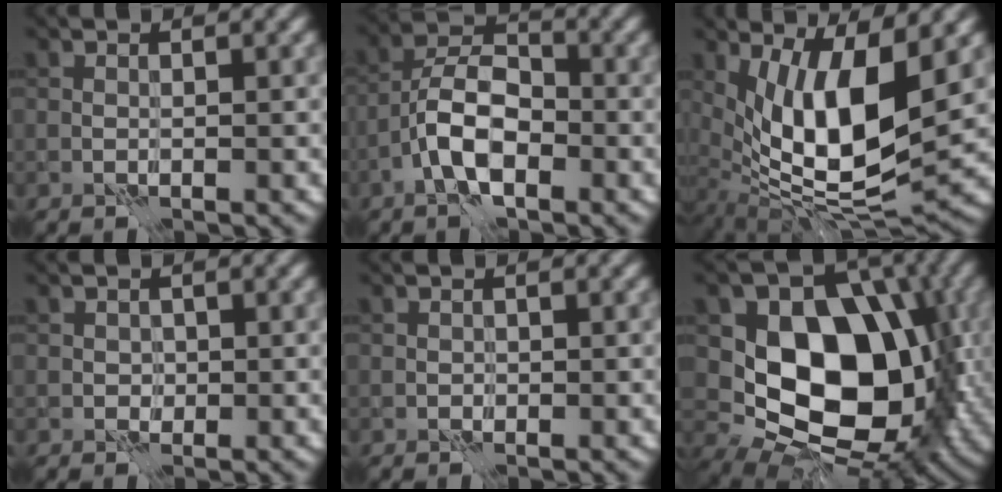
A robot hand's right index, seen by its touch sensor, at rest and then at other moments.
{"total": 5.4, "force": [-2.7, 2.5, 4.0], "torque": [-0.066, 0.009, -0.056]}
{"total": 10.9, "force": [1.5, 3.6, 10.2], "torque": [-0.172, -0.013, 0.028]}
{"total": 1.3, "force": [-0.1, 1.3, 0.3], "torque": [-0.005, -0.004, -0.001]}
{"total": 0.8, "force": [-0.2, 0.7, 0.2], "torque": [-0.002, -0.002, -0.003]}
{"total": 12.9, "force": [-0.1, 9.1, 9.1], "torque": [-0.119, -0.015, -0.005]}